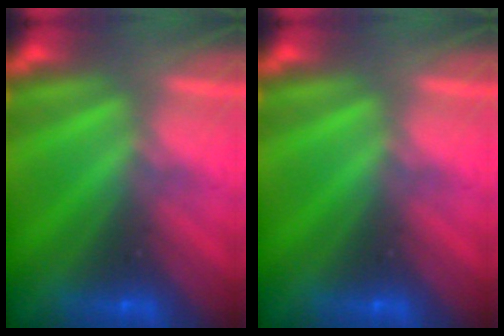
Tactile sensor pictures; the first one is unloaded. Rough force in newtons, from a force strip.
{"total": 0.0}